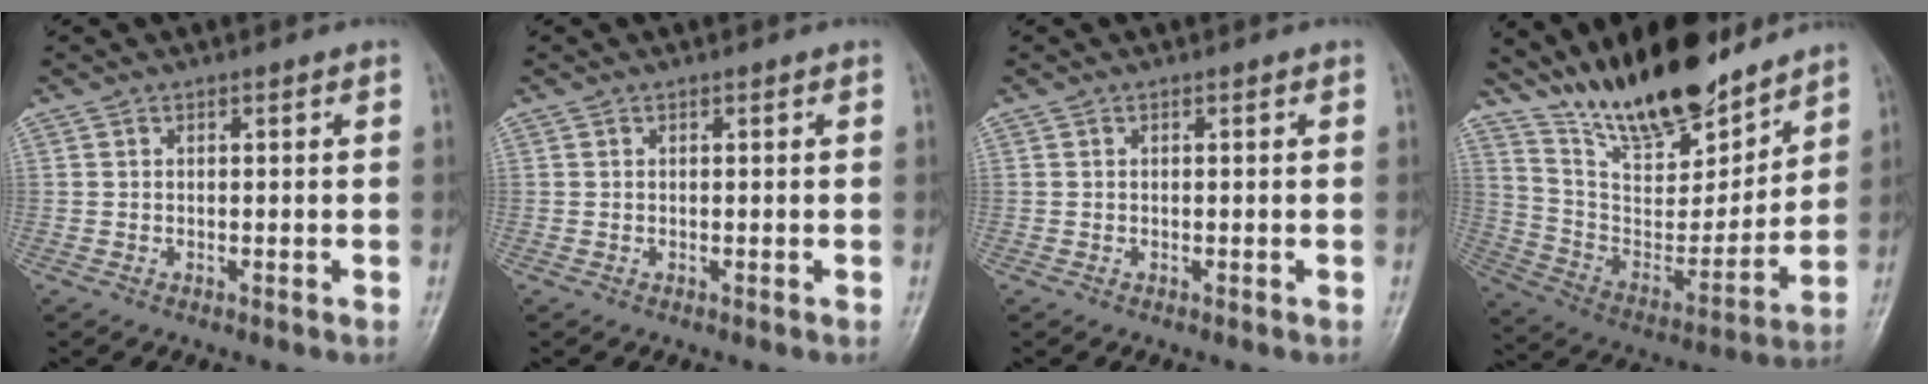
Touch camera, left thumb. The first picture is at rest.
{"total": 0.0}
{"total": 0.0}
{"total": 21.3, "force": [17.1, 6.9, 10.7], "torque": [-0.136, -0.097, 0.304]}